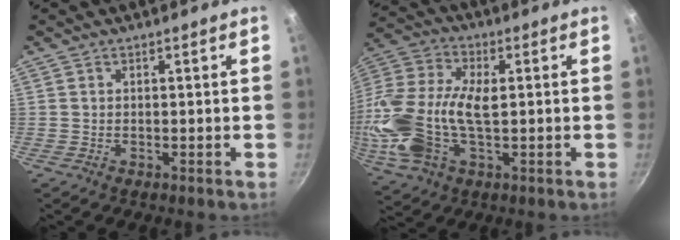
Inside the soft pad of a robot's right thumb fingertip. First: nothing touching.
{"total": 19.4, "force": [-0.6, 10.8, 16.1], "torque": [-0.332, 0.019, -0.020]}